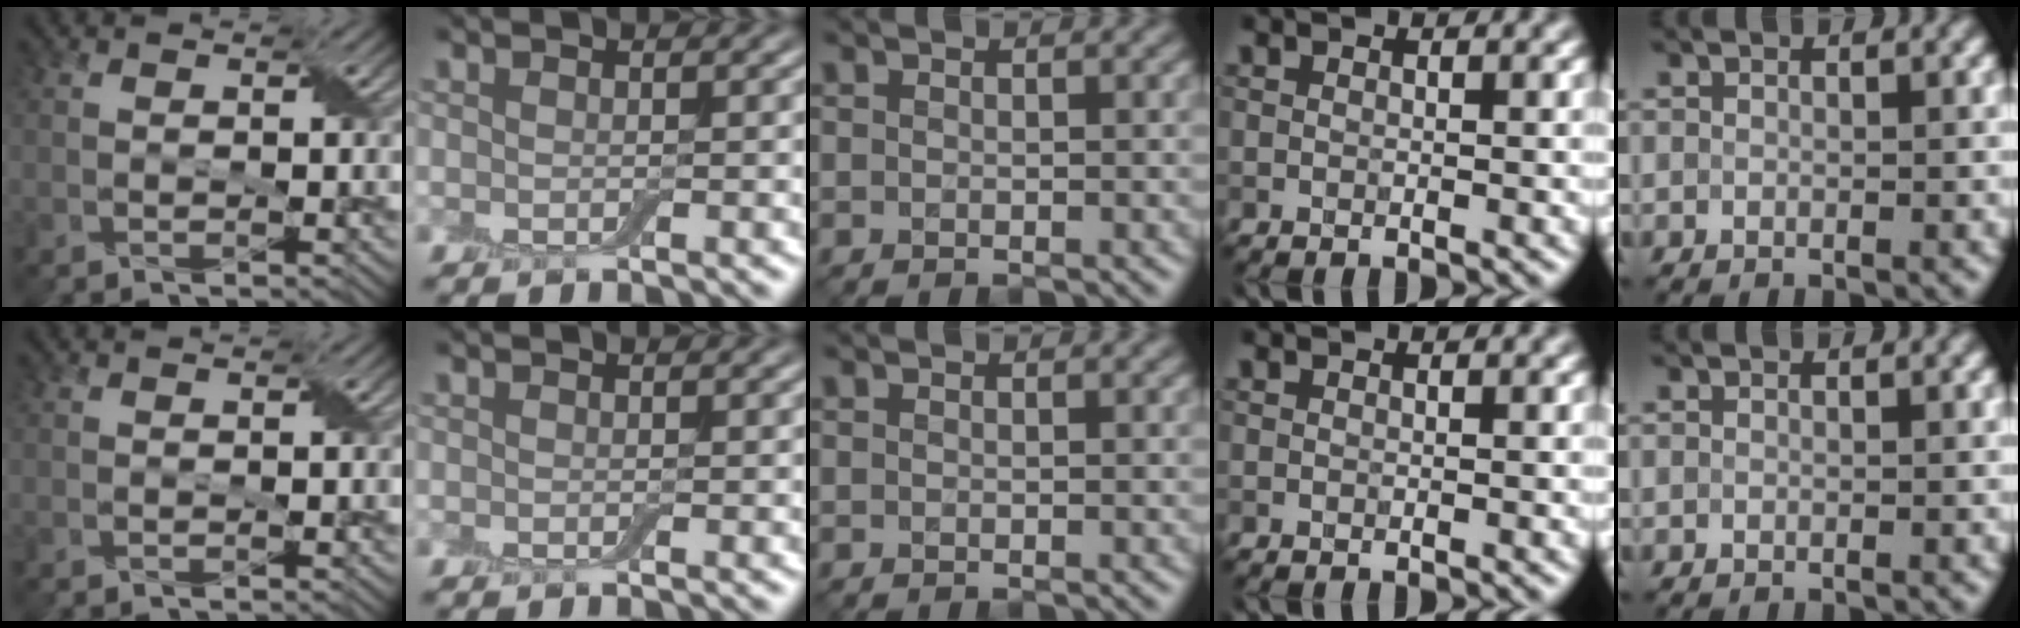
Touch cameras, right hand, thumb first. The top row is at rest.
{}